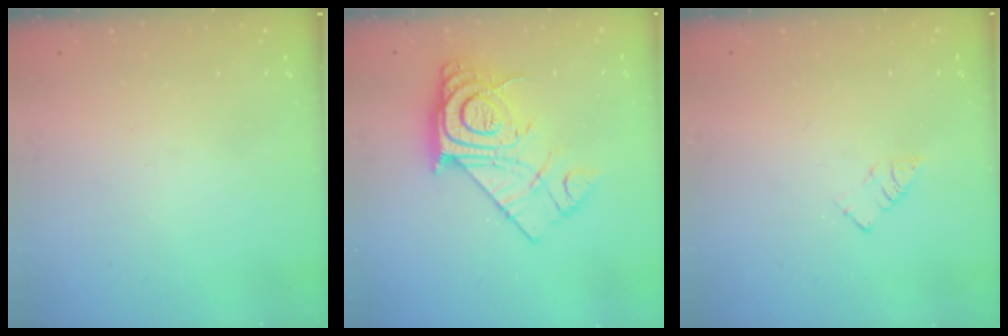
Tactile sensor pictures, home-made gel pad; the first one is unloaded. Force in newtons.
{"total": 17.2, "press": 17.1, "slide": 1.3}
{"total": 3.3, "press": 3.3, "slide": 0.3}